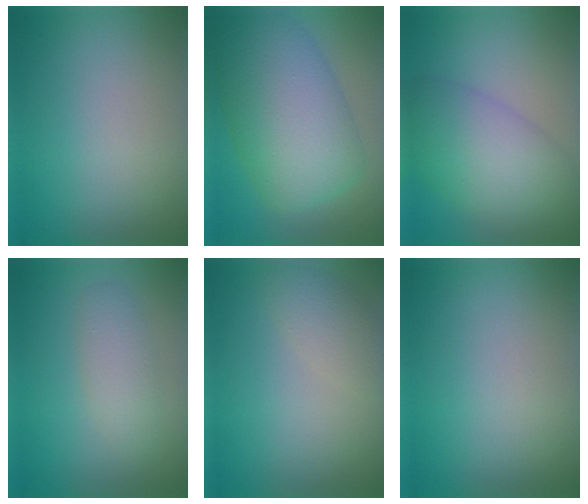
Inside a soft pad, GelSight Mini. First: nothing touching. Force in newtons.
{"total": 11.7, "press": 11.7, "slide": 0.2}
{"total": 7.6, "press": 7.6, "slide": 0.2}
{"total": 2.3, "press": 2.3, "slide": 0.1}
{"total": 2.4, "press": 2.4, "slide": 0.2}
{"total": 0.0}